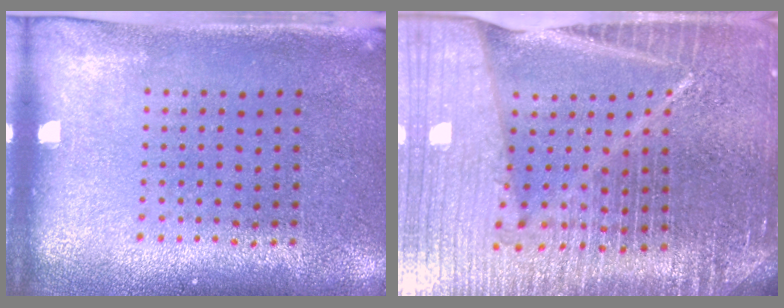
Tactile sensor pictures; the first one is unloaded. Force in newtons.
{"total": 7.2, "press": 6.2, "slide": 3.8}